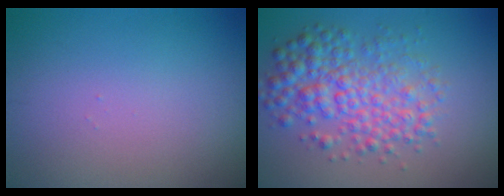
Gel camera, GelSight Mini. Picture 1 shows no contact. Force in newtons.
{"total": 5.5, "press": 5.5, "slide": 0.1}